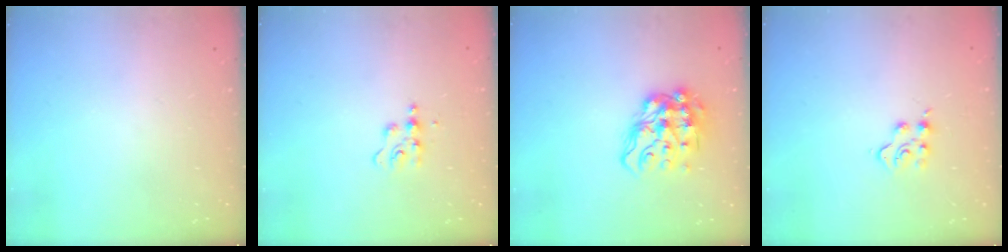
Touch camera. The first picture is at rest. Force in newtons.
{"total": 5.5, "press": 5.5, "slide": 0.7}
{"total": 13.7, "press": 13.7, "slide": 1.2}
{"total": 4.6, "press": 4.6, "slide": 0.6}